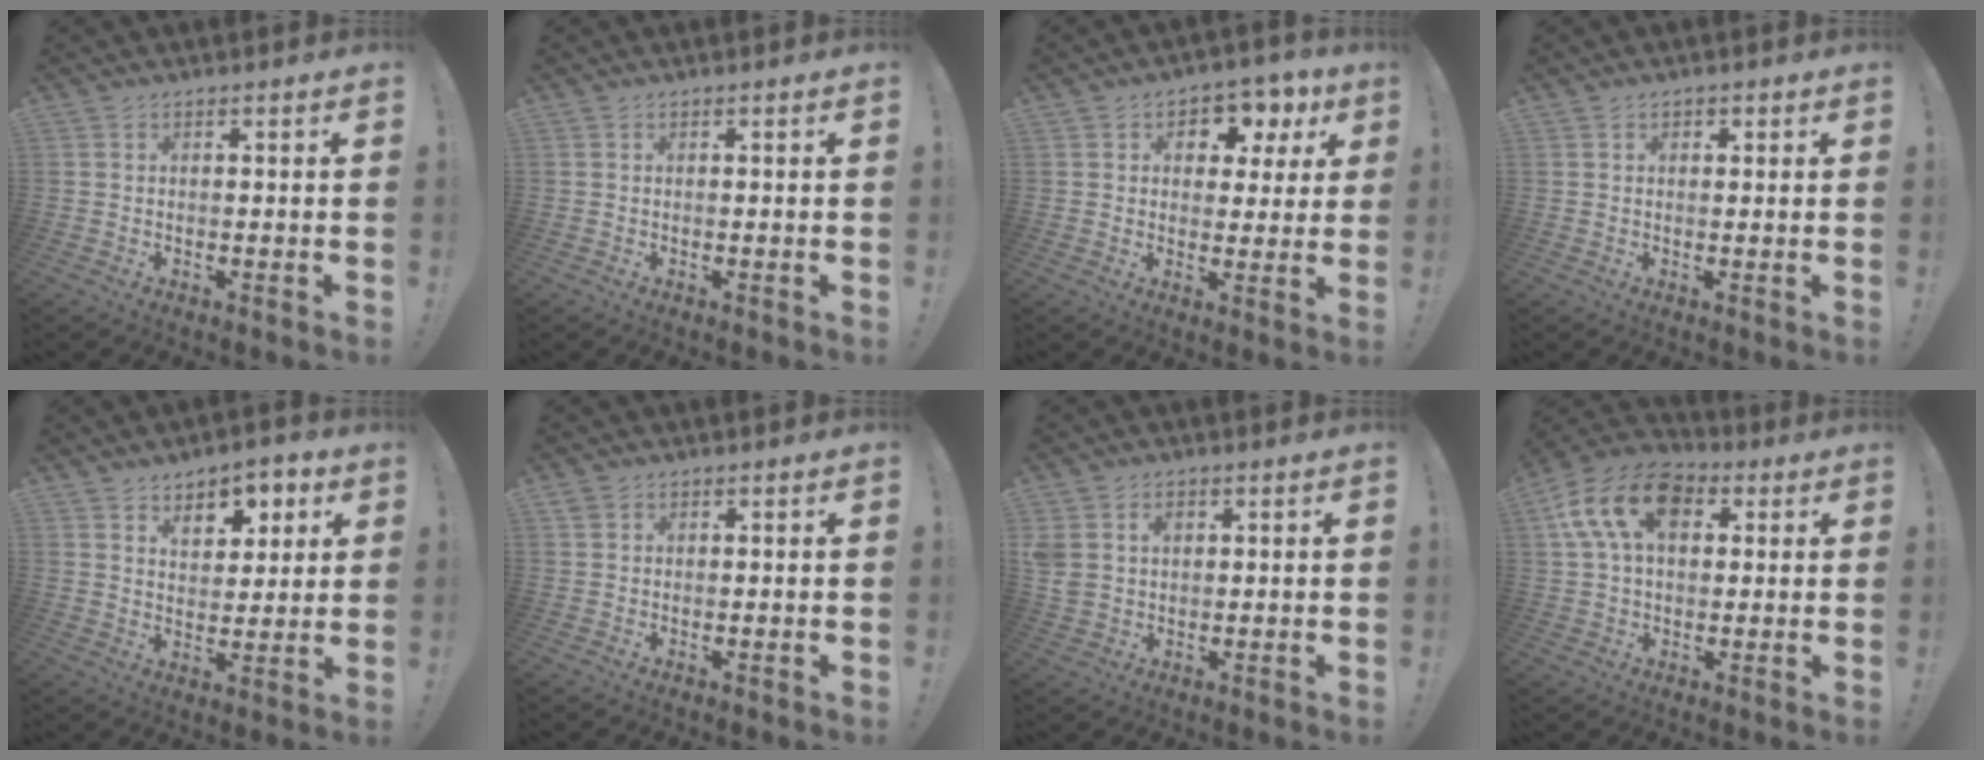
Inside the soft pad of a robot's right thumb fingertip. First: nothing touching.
{"total": 0.0}
{"total": 6.4, "force": [3.1, 5.1, 2.2], "torque": [-0.023, -0.022, 0.057]}
{"total": 1.1, "force": [0.4, 0.9, 0.5], "torque": [0.001, -0.002, 0.005]}
{"total": 7.8, "force": [4.7, 5.1, 3.6], "torque": [-0.034, -0.035, 0.084]}
{"total": 1.4, "force": [0.9, 1.0, 0.4], "torque": [-0.006, 0.000, 0.017]}
{"total": 4.4, "force": [1.3, 3.6, 2.2], "torque": [-0.044, -0.002, 0.025]}
{"total": 16.7, "force": [5.6, 10.8, 11.4], "torque": [-0.214, -0.001, 0.105]}